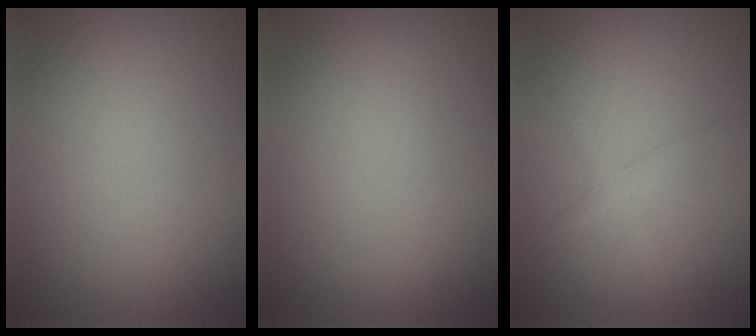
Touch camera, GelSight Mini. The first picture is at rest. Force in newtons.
{"total": 0.0}
{"total": 1.2, "press": 1.2, "slide": 0.1}